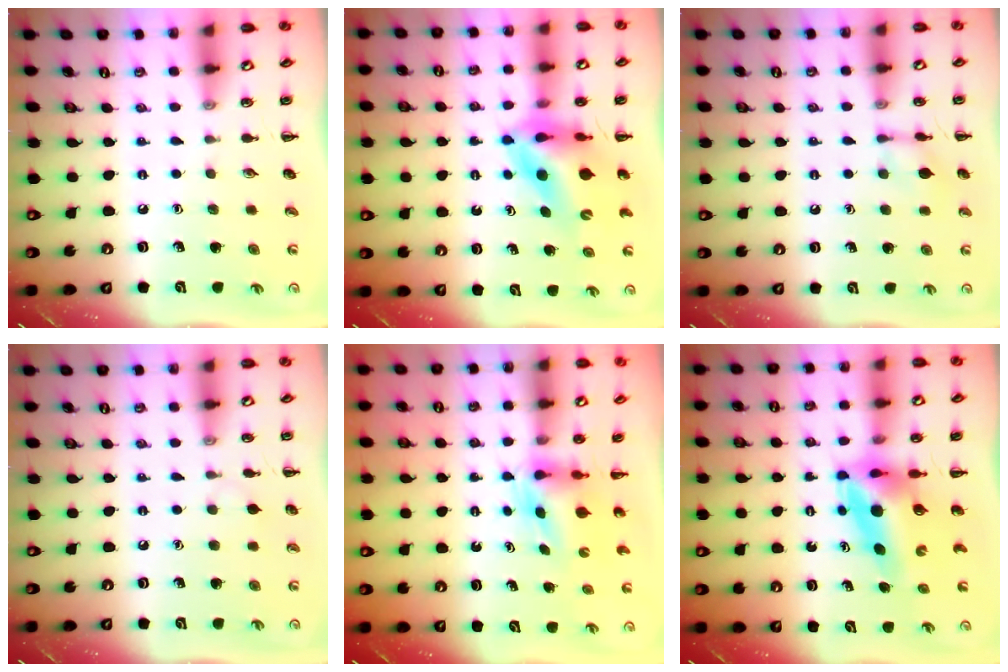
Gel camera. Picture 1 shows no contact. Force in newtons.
{"total": 10.6, "press": 10.1, "slide": 3.1}
{"total": 7.4, "press": 7.4, "slide": 0.2}
{"total": 3.7, "press": 3.4, "slide": 1.5}
{"total": 4.4, "press": 4.4, "slide": 0.7}
{"total": 7.1, "press": 6.7, "slide": 2.5}